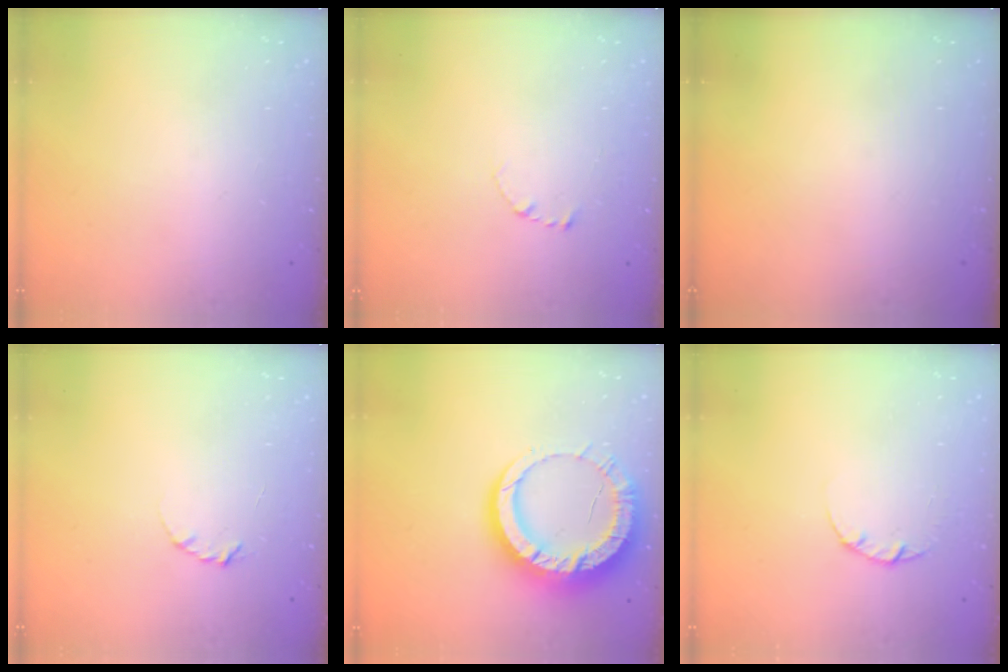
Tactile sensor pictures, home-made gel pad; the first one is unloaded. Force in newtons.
{"total": 2.7, "press": 2.7, "slide": 0.3}
{"total": 0.0}
{"total": 2.3, "press": 2.3, "slide": 0.4}
{"total": 14.3, "press": 14.3, "slide": 1.4}
{"total": 2.2, "press": 2.2, "slide": 0.3}